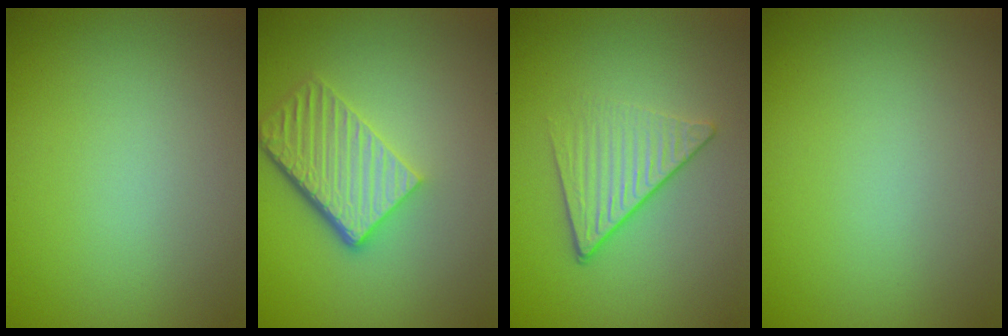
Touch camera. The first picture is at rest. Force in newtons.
{"total": 5.7, "press": 3.9, "slide": 4.1}
{"total": 4.1, "press": 2.9, "slide": 2.9}
{"total": 0.0}